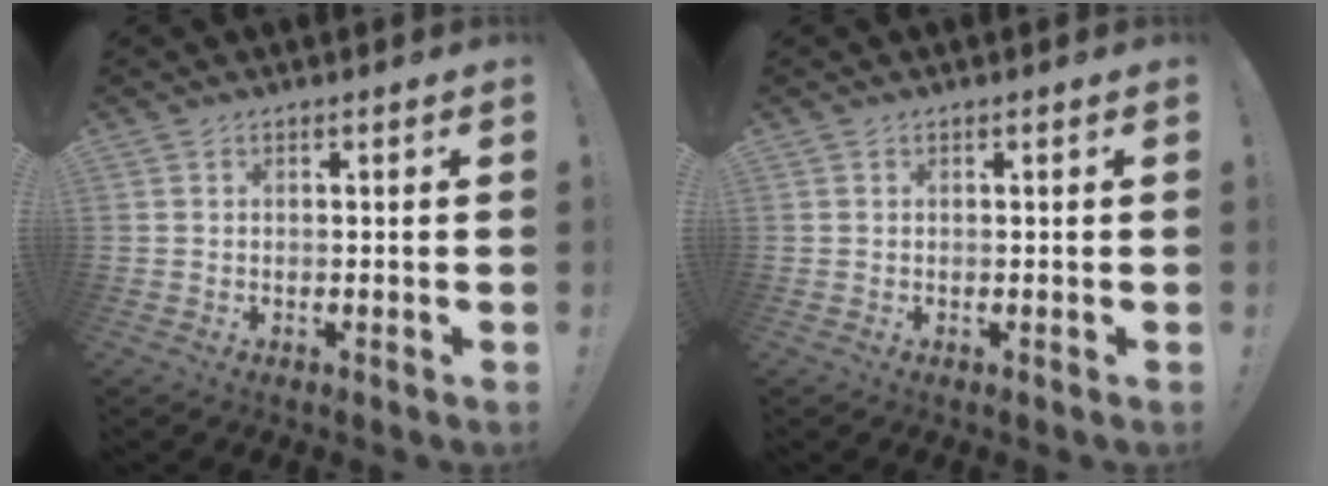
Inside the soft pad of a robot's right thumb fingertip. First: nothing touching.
{"total": 0.0}